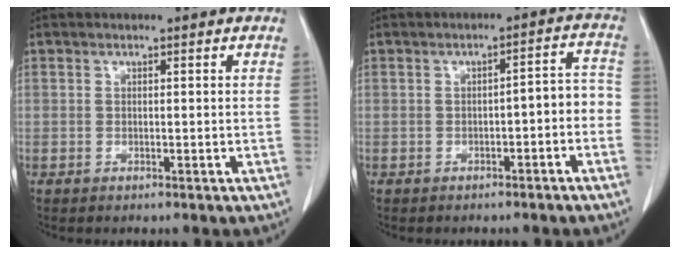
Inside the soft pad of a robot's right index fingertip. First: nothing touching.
{"total": 4.4, "force": [-1.8, 1.5, 3.8], "torque": [-0.044, 0.027, -0.021]}